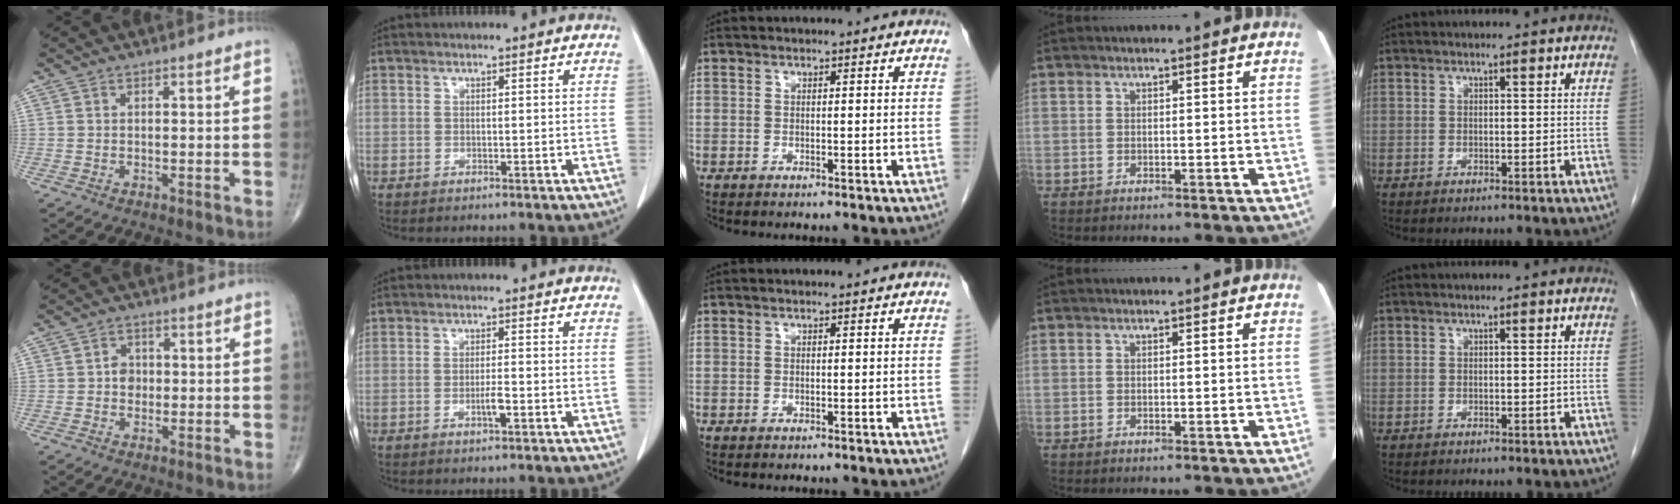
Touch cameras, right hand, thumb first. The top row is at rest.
{"thumb": {"total": 2.7, "force": [-0.1, 2.4, 1.3], "torque": [-0.003, 0.006, -0.006]}, "index": {"total": 2.0, "force": [-0.8, 0.2, 1.9], "torque": [-0.035, -0.001, -0.014]}}